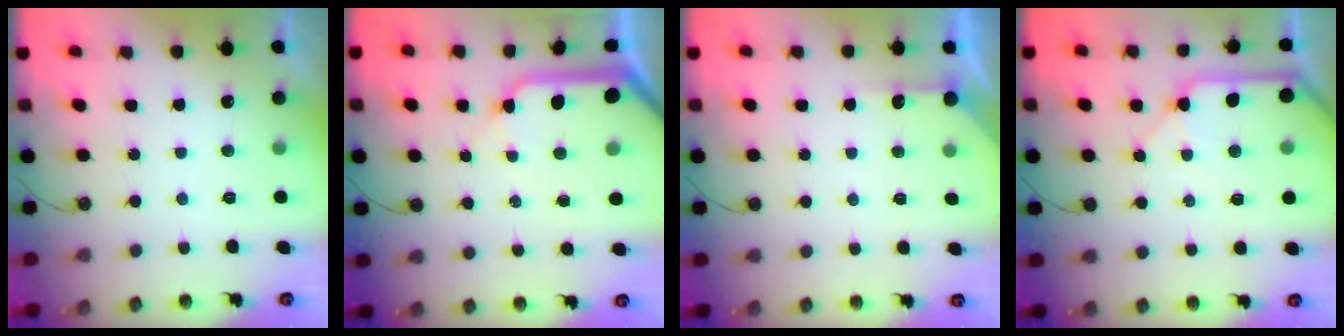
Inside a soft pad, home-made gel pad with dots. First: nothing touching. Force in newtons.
{"total": 15.1, "press": 14.9, "slide": 2.3}
{"total": 4.5, "press": 4.5, "slide": 0.3}
{"total": 10.5, "press": 10.4, "slide": 1.6}